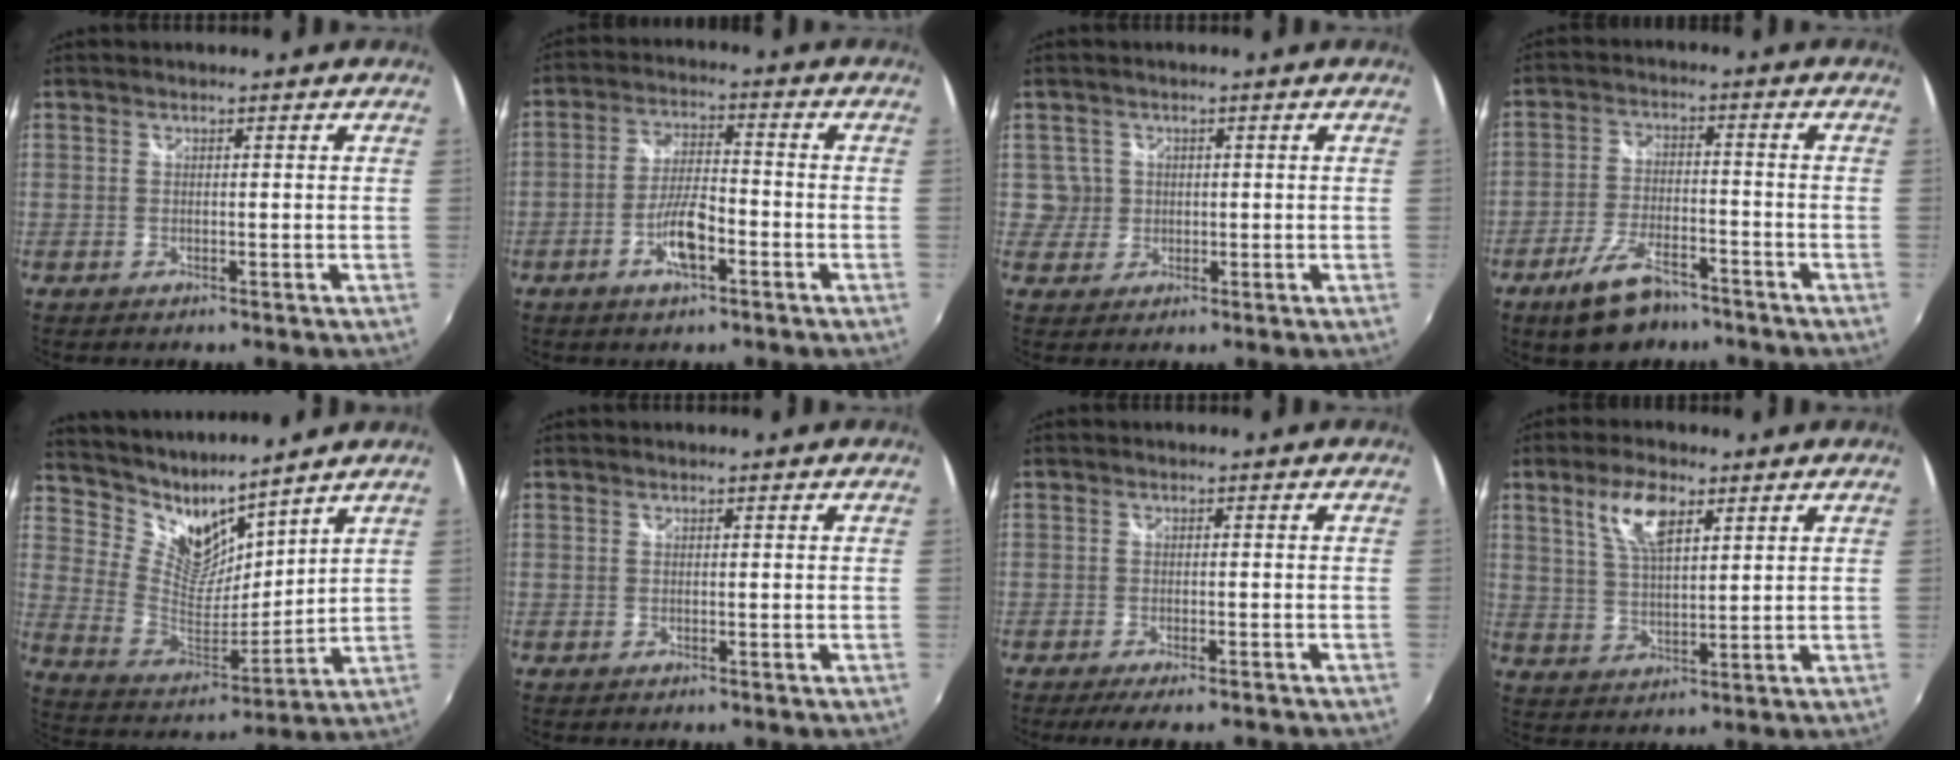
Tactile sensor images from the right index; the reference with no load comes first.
{"total": 7.5, "force": [-3.5, 2.3, 6.2], "torque": [-0.126, 0.003, -0.062]}
{"total": 3.2, "force": [0.4, 3.2, -0.1], "torque": [0.016, 0.017, 0.006]}
{"total": 9.9, "force": [-7.0, 4.2, 5.5], "torque": [-0.123, -0.004, -0.119]}
{"total": 10.8, "force": [9.6, 3.7, 3.4], "torque": [-0.070, -0.022, 0.190]}
{"total": 0.0}
{"total": 7.2, "force": [-6.0, 1.3, 3.7], "torque": [-0.080, -0.025, -0.093]}
{"total": 7.9, "force": [4.0, 3.0, 6.0], "torque": [-0.116, 0.009, 0.080]}